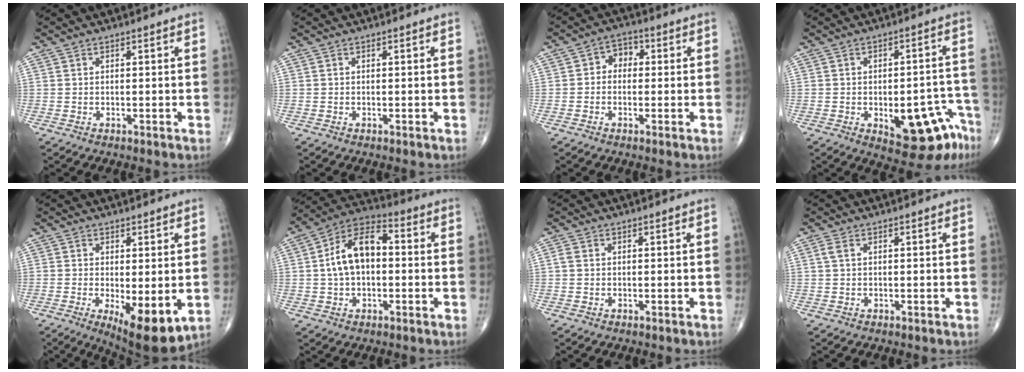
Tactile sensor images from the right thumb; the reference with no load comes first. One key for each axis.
{"total": 0.0}
{"total": 4.1, "fx": 0.0, "fy": 3.3, "fz": 2.5, "tx": -0.014, "ty": 0.018, "tz": -0.013}
{"total": 13.9, "fx": -6.5, "fy": 6.4, "fz": 10.5, "tx": -0.092, "ty": 0.046, "tz": -0.073}
{"total": 9.9, "fx": -2.3, "fy": 3.4, "fz": 9.0, "tx": -0.133, "ty": -0.025, "tz": -0.026}
{"total": 12.0, "fx": 0.5, "fy": 7.2, "fz": 9.6, "tx": -0.166, "ty": 0.035, "tz": -0.002}
{"total": 0.9, "fx": 0.0, "fy": 0.7, "fz": 0.6, "tx": -0.013, "ty": 0.001, "tz": -0.001}
{"total": 1.2, "fx": 0.3, "fy": 0.5, "fz": 1.0, "tx": -0.031, "ty": 0.008, "tz": 0.006}